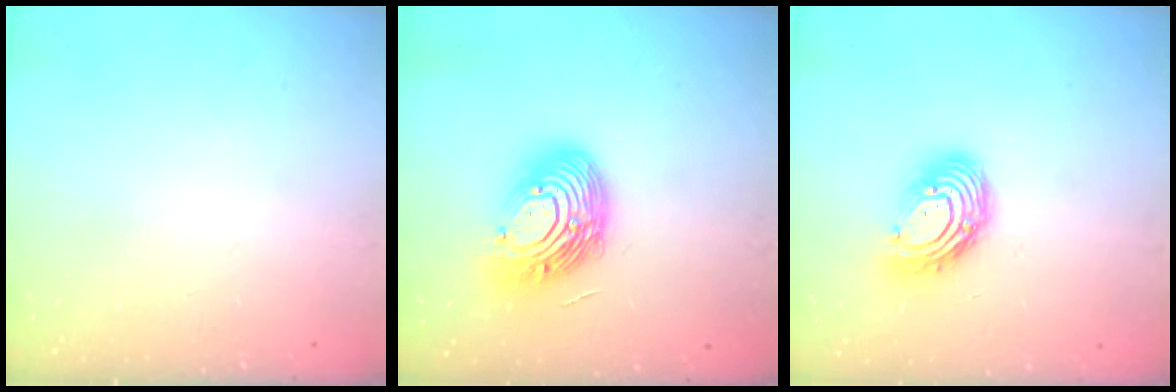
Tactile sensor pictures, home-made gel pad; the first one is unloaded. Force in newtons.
{"total": 16.9, "press": 16.8, "slide": 1.6}
{"total": 12.1, "press": 12.0, "slide": 1.1}